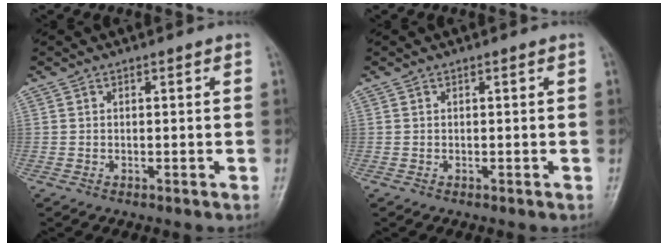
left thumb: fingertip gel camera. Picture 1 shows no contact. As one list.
[{"total": 0.0}]